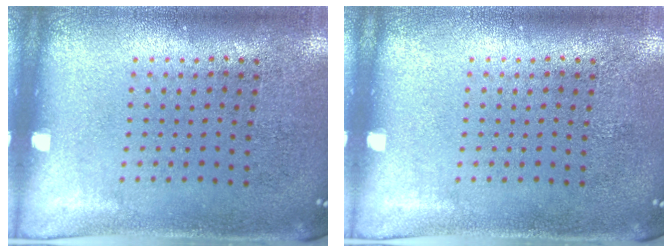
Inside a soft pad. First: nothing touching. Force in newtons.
{"total": 0.0}